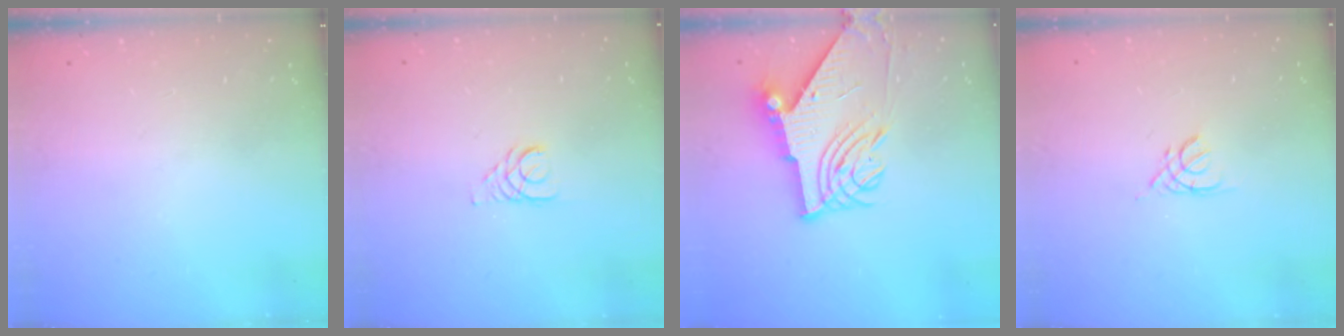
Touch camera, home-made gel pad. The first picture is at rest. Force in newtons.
{"total": 2.9, "press": 2.9, "slide": 0.3}
{"total": 8.8, "press": 8.7, "slide": 1.1}
{"total": 2.5, "press": 2.5, "slide": 0.6}